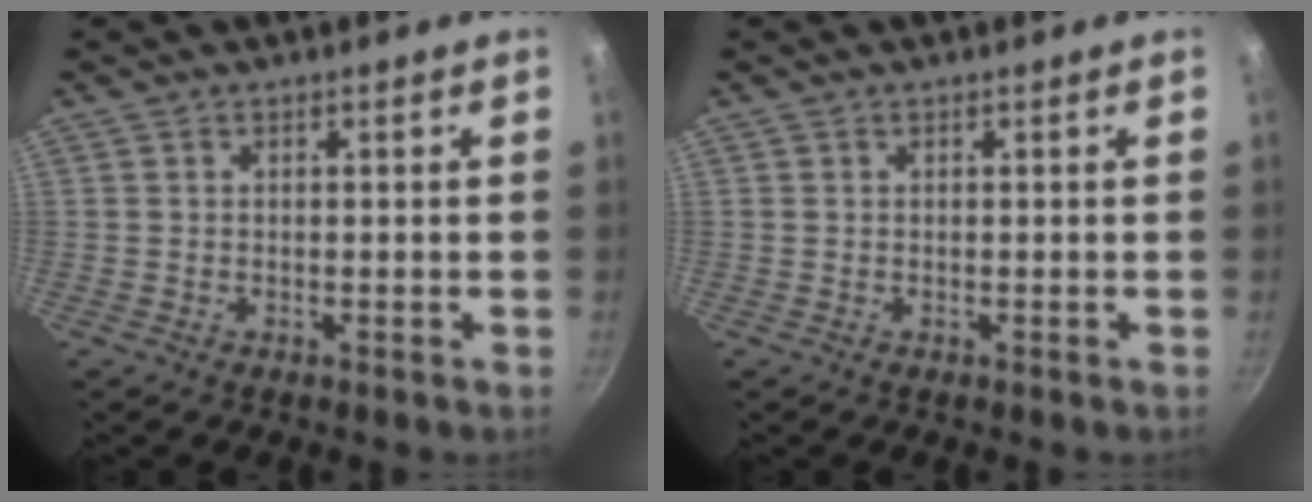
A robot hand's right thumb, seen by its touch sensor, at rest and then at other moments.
{"total": 0.0}